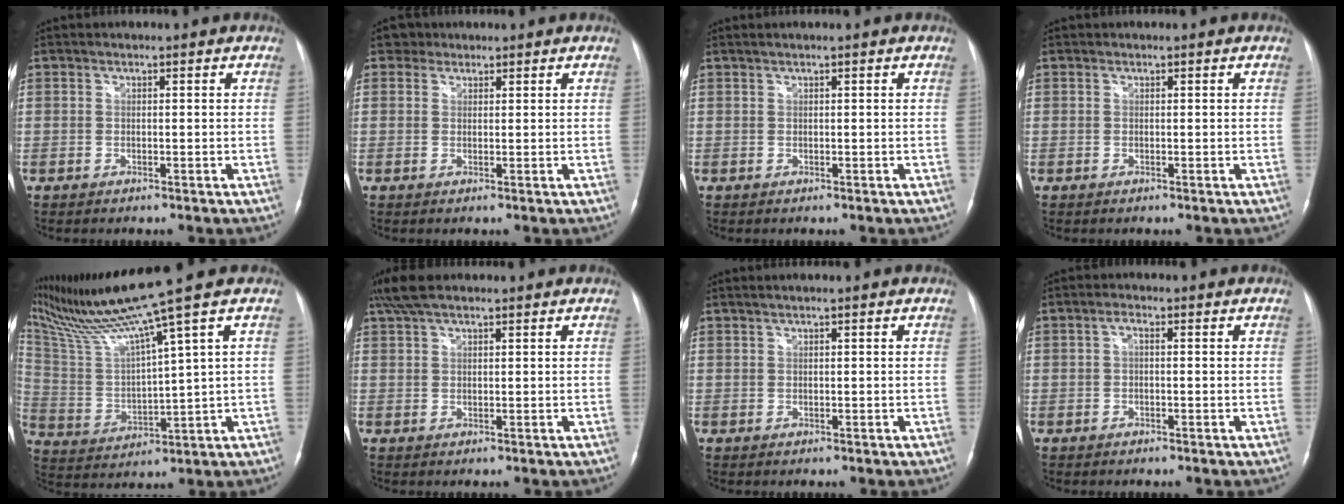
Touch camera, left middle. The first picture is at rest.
{"total": 1.9, "force": [1.3, 1.4, -0.3], "torque": [0.010, 0.003, 0.013]}
{"total": 0.7, "force": [0.6, -0.1, 0.4], "torque": [-0.011, 0.008, 0.015]}
{"total": 0.0}
{"total": 13.8, "force": [10.7, -3.1, 8.2], "torque": [-0.162, -0.008, 0.209]}
{"total": 5.0, "force": [3.9, 1.5, 2.8], "torque": [-0.065, 0.022, 0.075]}
{"total": 0.9, "force": [0.7, -0.2, 0.5], "torque": [-0.014, 0.008, 0.017]}
{"total": 1.1, "force": [0.1, 0.4, 1.0], "torque": [-0.018, 0.003, -0.002]}